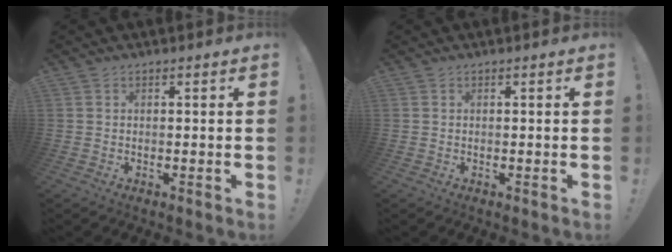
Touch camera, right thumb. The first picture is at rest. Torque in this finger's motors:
{"motor_torque": [0.00, 0.00, 0.00, 0.00, 0.00]}